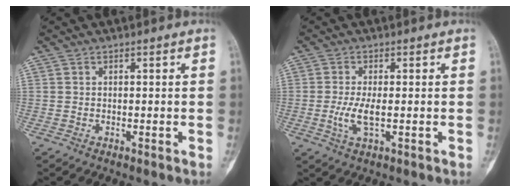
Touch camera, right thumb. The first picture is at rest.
{"total": 4.5, "force": [-0.6, 1.4, 4.2], "torque": [-0.095, -0.009, -0.013]}